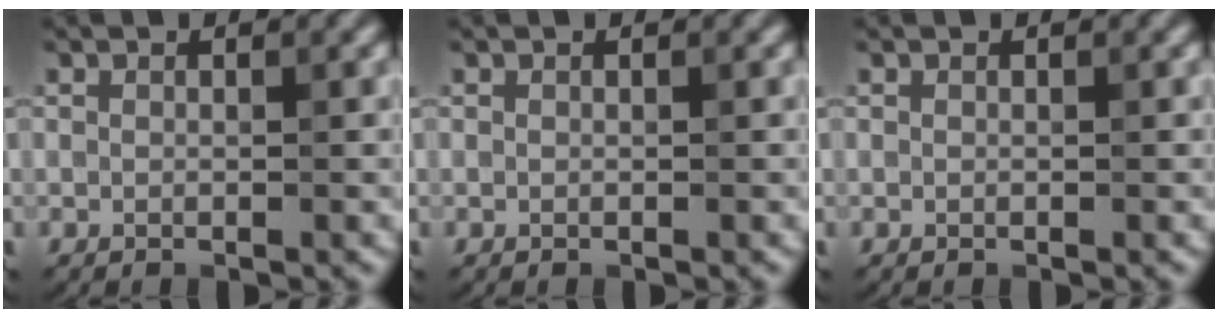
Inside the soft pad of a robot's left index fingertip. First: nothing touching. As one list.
[{"total": 0.0}, {"total": 0.0}]